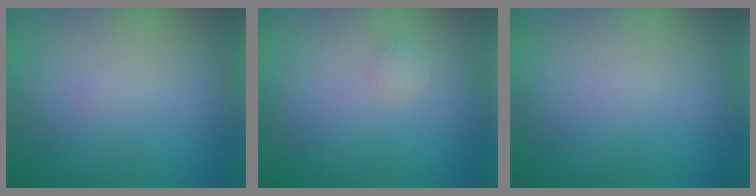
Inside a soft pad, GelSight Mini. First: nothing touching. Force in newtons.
{"total": 0.7, "press": 0.7, "slide": 0.0}
{"total": 0.0}